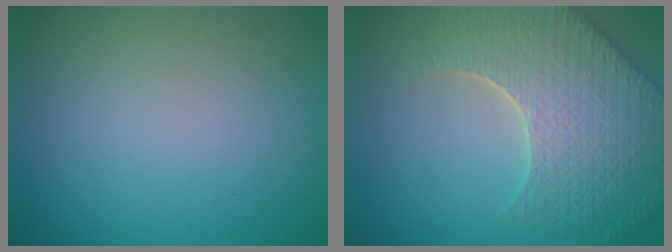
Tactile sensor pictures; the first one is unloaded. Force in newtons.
{"total": 8.6, "press": 6.3, "slide": 5.9}